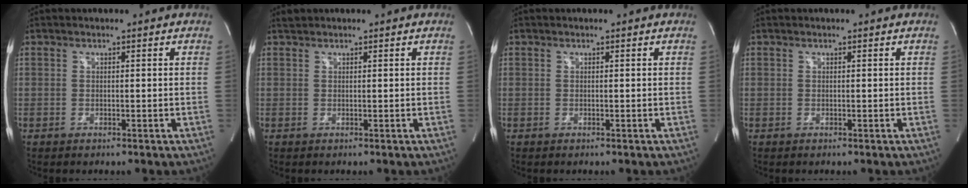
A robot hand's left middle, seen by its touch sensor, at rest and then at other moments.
{"total": 0.6, "force": [0.6, 0.0, -0.1], "torque": [-0.010, 0.008, 0.016]}
{"total": 0.0}
{"total": 0.0}